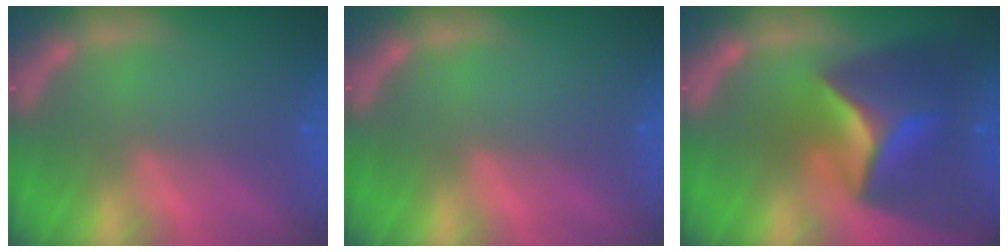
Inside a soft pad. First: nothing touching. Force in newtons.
{"total": 0.0}
{"total": 10.0}